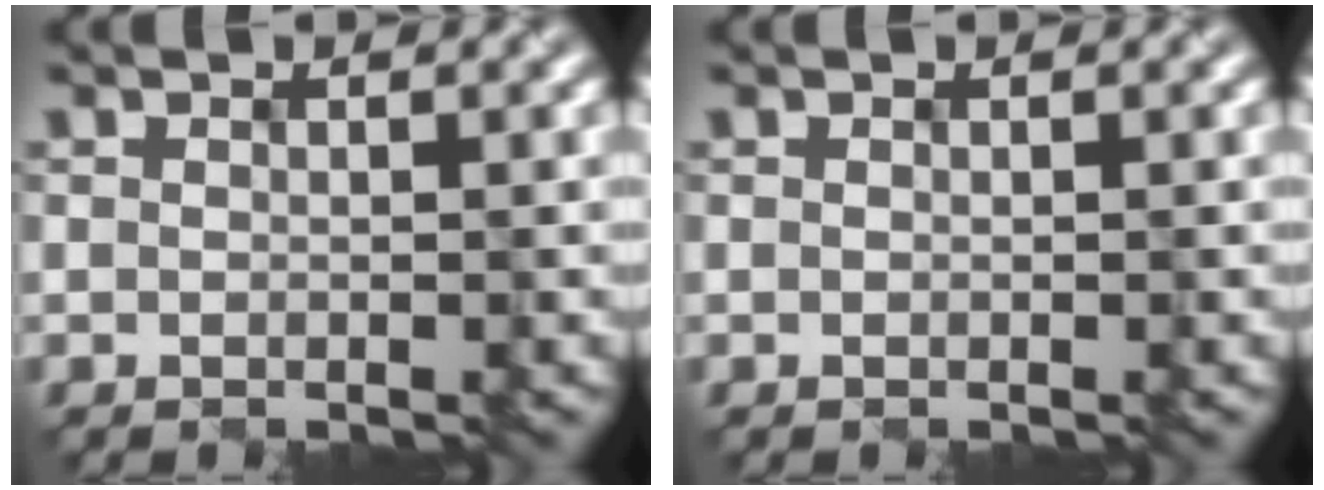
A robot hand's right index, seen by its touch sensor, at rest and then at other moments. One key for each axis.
{"total": 0.0}